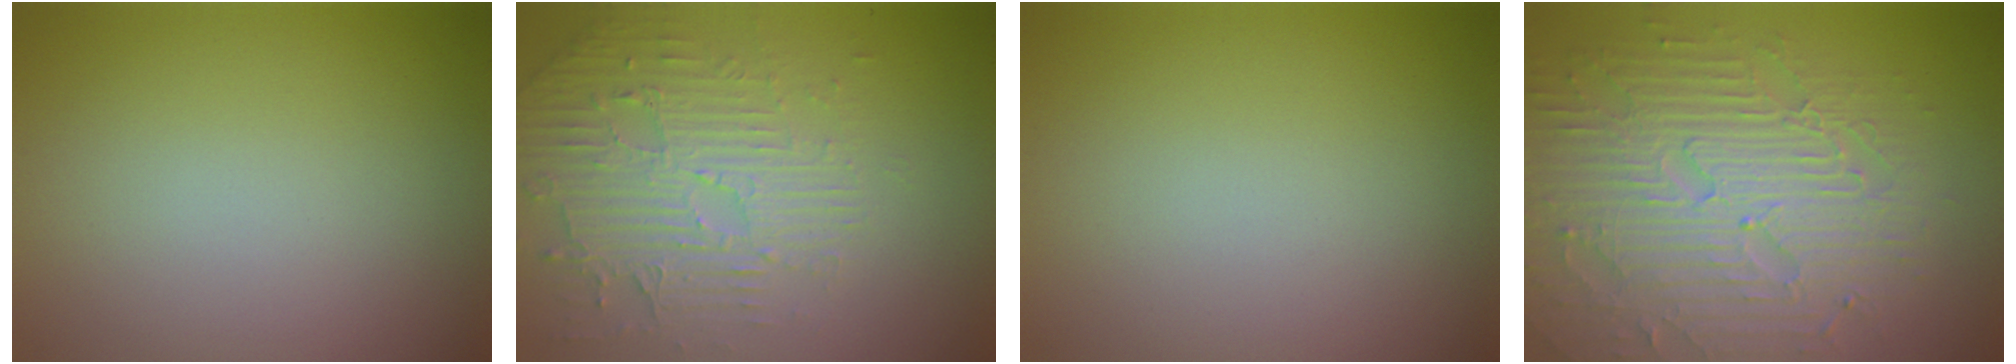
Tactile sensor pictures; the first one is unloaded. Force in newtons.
{"total": 5.9, "press": 3.7, "slide": 4.5}
{"total": 0.0}
{"total": 8.0, "press": 6.1, "slide": 5.2}